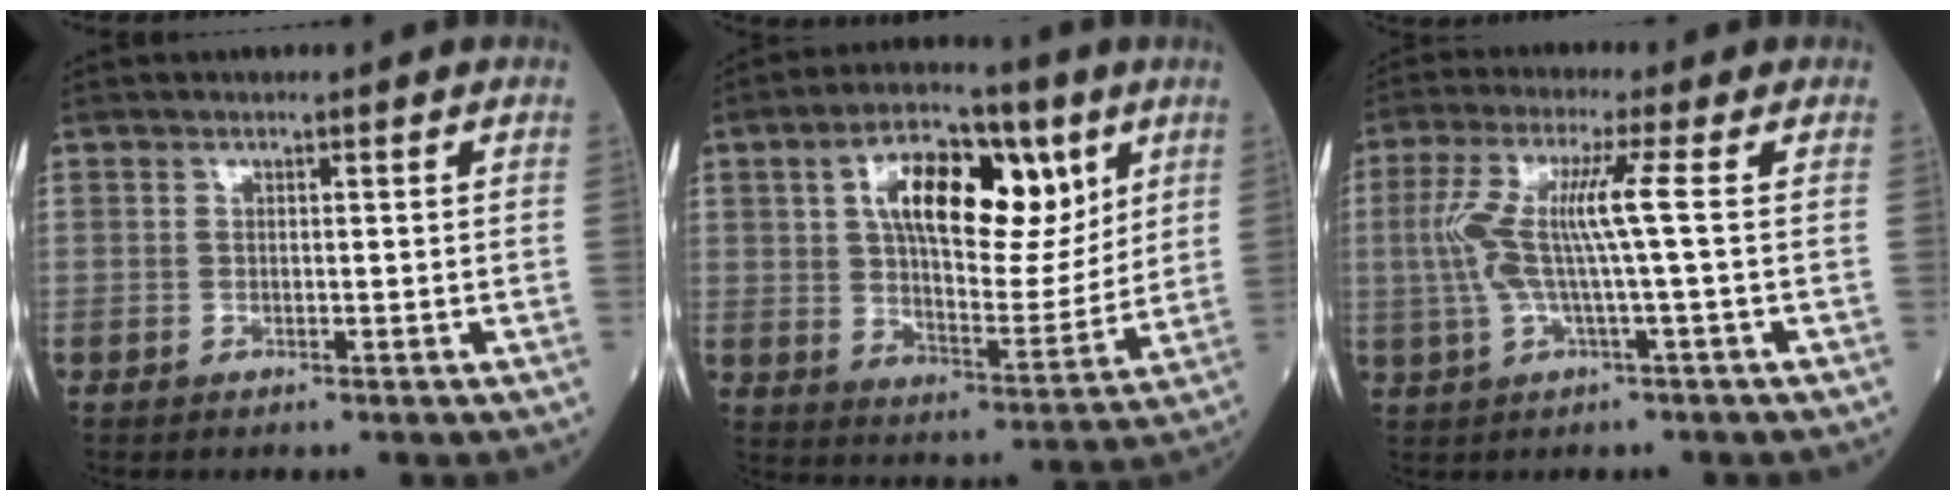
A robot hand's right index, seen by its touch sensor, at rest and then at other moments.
{"total": 17.6, "force": [6.9, 7.5, 14.4], "torque": [-0.233, 0.018, 0.111]}
{"total": 8.3, "force": [0.4, -0.4, 8.2], "torque": [-0.181, 0.012, 0.006]}